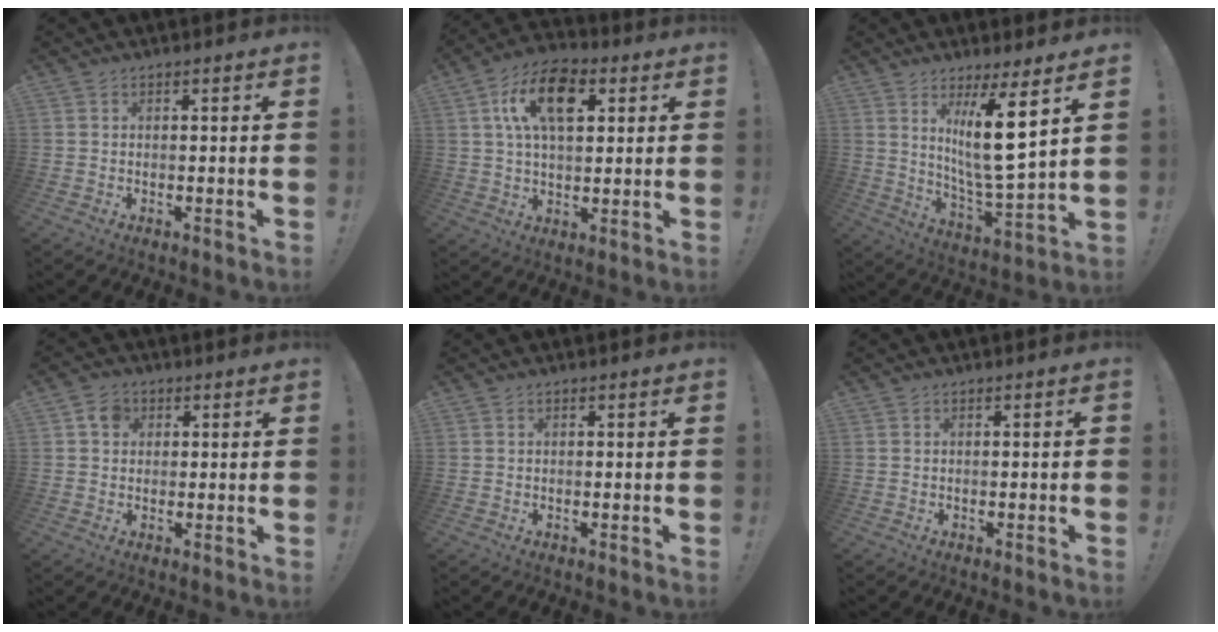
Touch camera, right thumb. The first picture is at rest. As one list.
[{"total": 15.8, "force": [5.3, 9.0, 11.9], "torque": [-0.186, 0.008, 0.096]}, {"total": 14.7, "force": [6.5, 1.8, 13.1], "torque": [-0.223, -0.052, 0.093]}, {"total": 4.8, "force": [1.6, 3.9, 2.3], "torque": [-0.037, 0.006, 0.029]}, {"total": 0.0}, {"total": 0.6, "force": [-0.5, 0.2, 0.3], "torque": [-0.005, 0.002, -0.008]}]